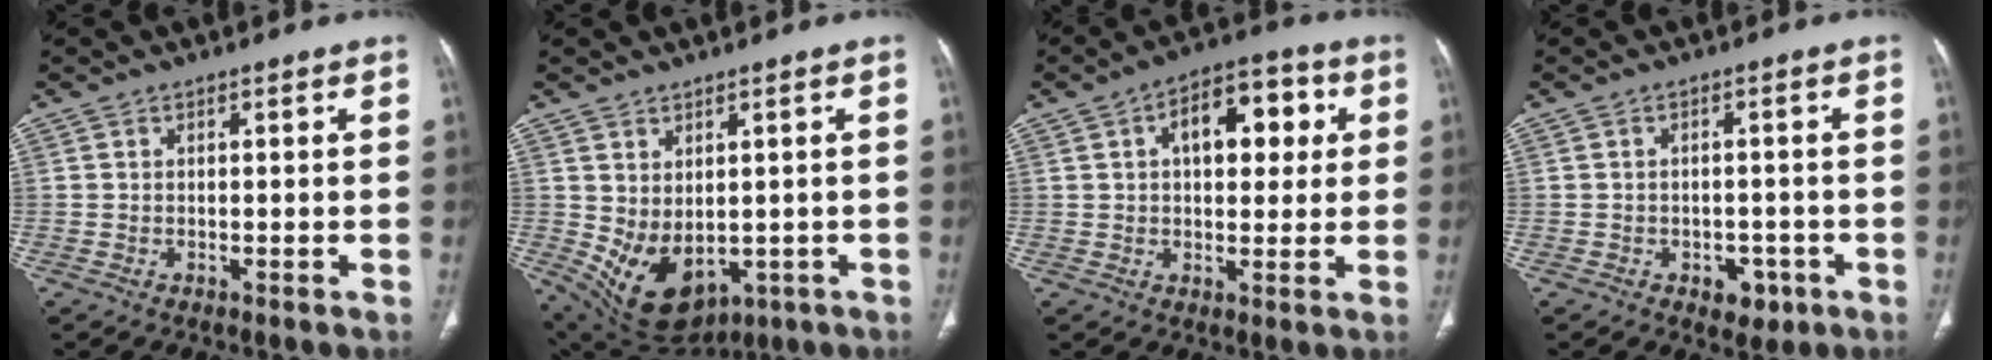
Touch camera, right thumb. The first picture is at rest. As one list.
[{"total": 11.7, "force": [-1.6, 7.7, 8.7], "torque": [-0.139, -0.008, 0.011]}, {"total": 12.0, "force": [3.1, 6.9, 9.4], "torque": [-0.098, 0.017, 0.041]}, {"total": 4.5, "force": [-2.1, 3.1, 2.5], "torque": [-0.015, 0.010, -0.020]}]